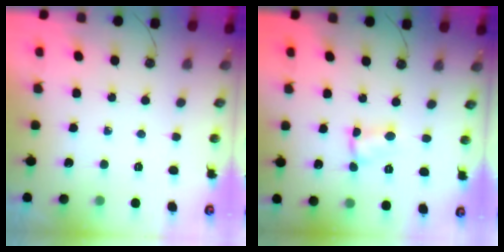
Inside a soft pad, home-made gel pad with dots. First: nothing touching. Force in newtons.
{"total": 2.0, "press": 2.0, "slide": 0.0}